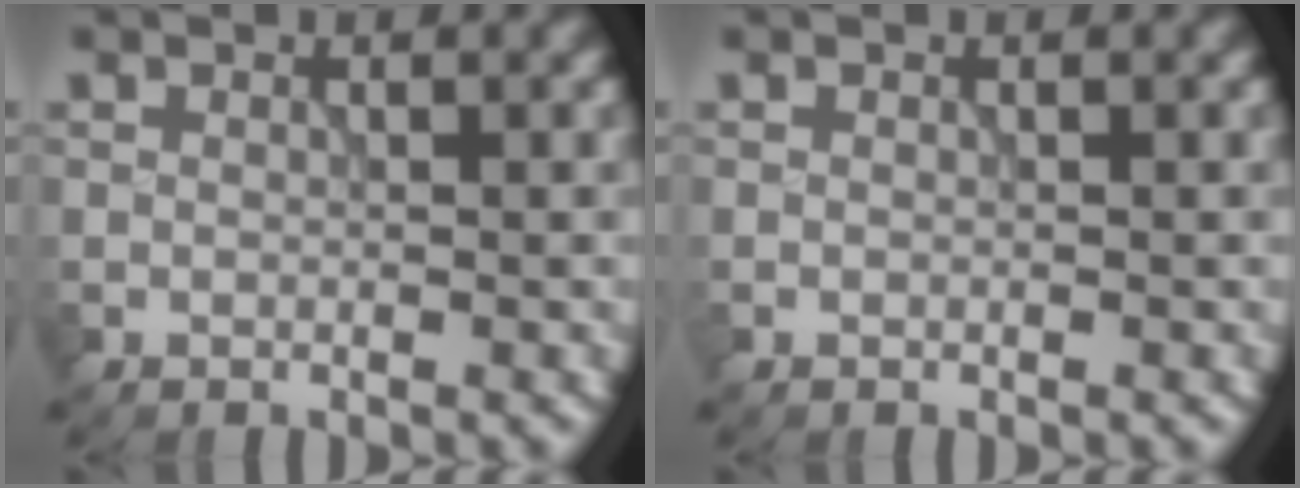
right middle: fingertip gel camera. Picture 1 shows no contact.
{"total": 0.0}